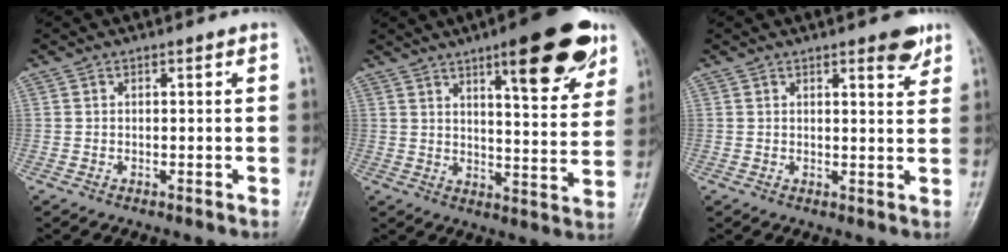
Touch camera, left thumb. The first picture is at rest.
{"total": 17.5, "force": [10.0, 4.8, 13.6], "torque": [-0.147, -0.044, 0.137]}
{"total": 4.5, "force": [2.9, 1.3, 3.2], "torque": [-0.030, -0.016, 0.034]}